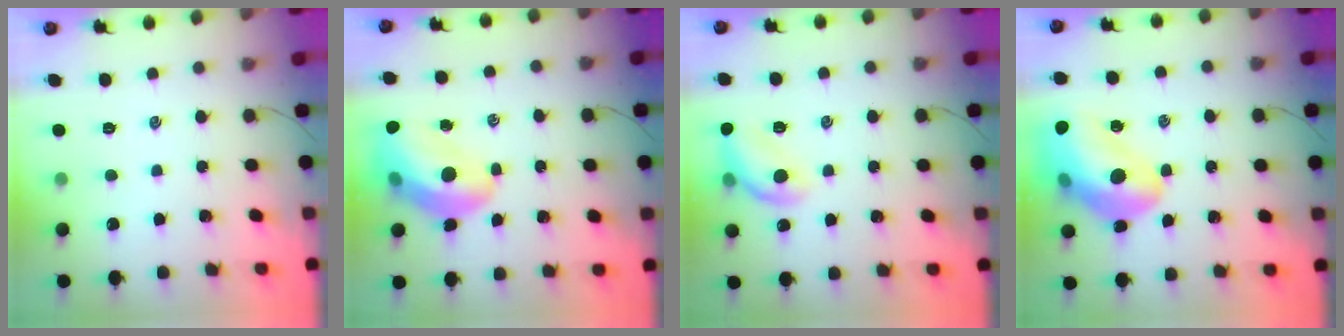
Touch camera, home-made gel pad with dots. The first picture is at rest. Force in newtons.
{"total": 13.8, "press": 13.4, "slide": 3.4}
{"total": 12.4, "press": 12.4, "slide": 0.8}
{"total": 21.7, "press": 21.3, "slide": 4.2}